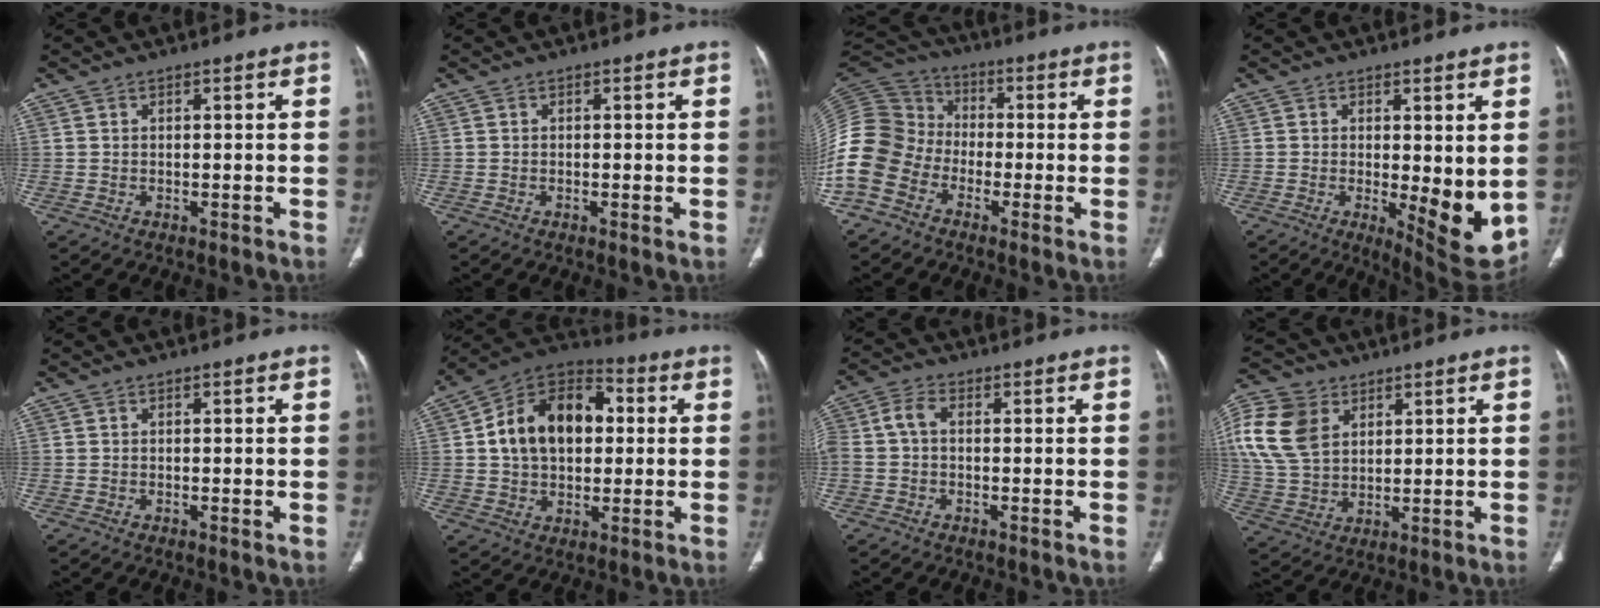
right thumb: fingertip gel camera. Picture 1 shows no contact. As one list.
[{"total": 0.9, "force": [-0.2, 0.3, 0.9], "torque": [-0.015, -0.003, -0.004]}, {"total": 18.4, "force": [-6.7, 14.7, 9.0], "torque": [-0.214, 0.061, -0.134]}, {"total": 10.5, "force": [-1.1, 3.6, 9.8], "torque": [-0.122, -0.028, -0.006]}, {"total": 0.6, "force": [-0.1, 0.2, 0.6], "torque": [-0.010, -0.002, -0.002]}, {"total": 17.7, "force": [2.4, 12.1, 12.7], "torque": [-0.173, 0.026, 0.033]}, {"total": 5.0, "force": [-0.2, 3.1, 3.9], "torque": [-0.089, 0.018, -0.010]}, {"total": 14.9, "force": [5.0, 10.7, 9.0], "torque": [-0.181, -0.004, 0.100]}]